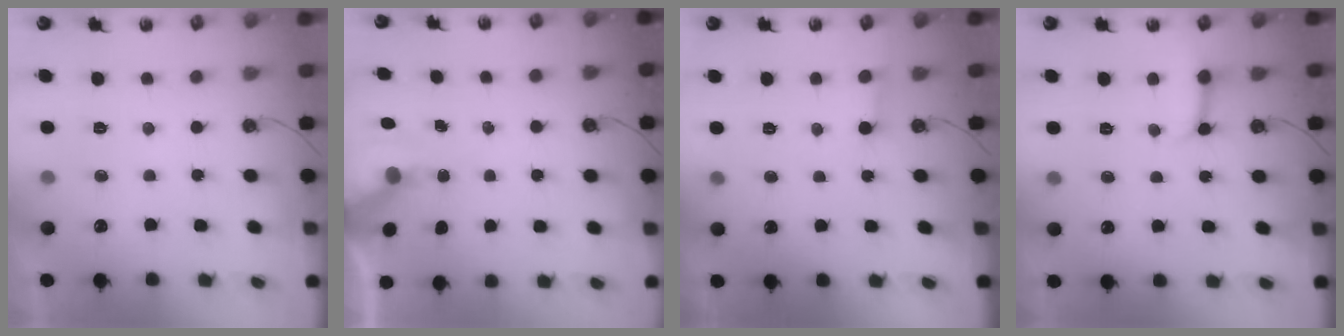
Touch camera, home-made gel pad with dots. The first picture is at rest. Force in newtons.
{"total": 5.4, "press": 5.4, "slide": 0.4}
{"total": 2.7, "press": 2.7, "slide": 0.2}
{"total": 6.2, "press": 6.1, "slide": 0.8}